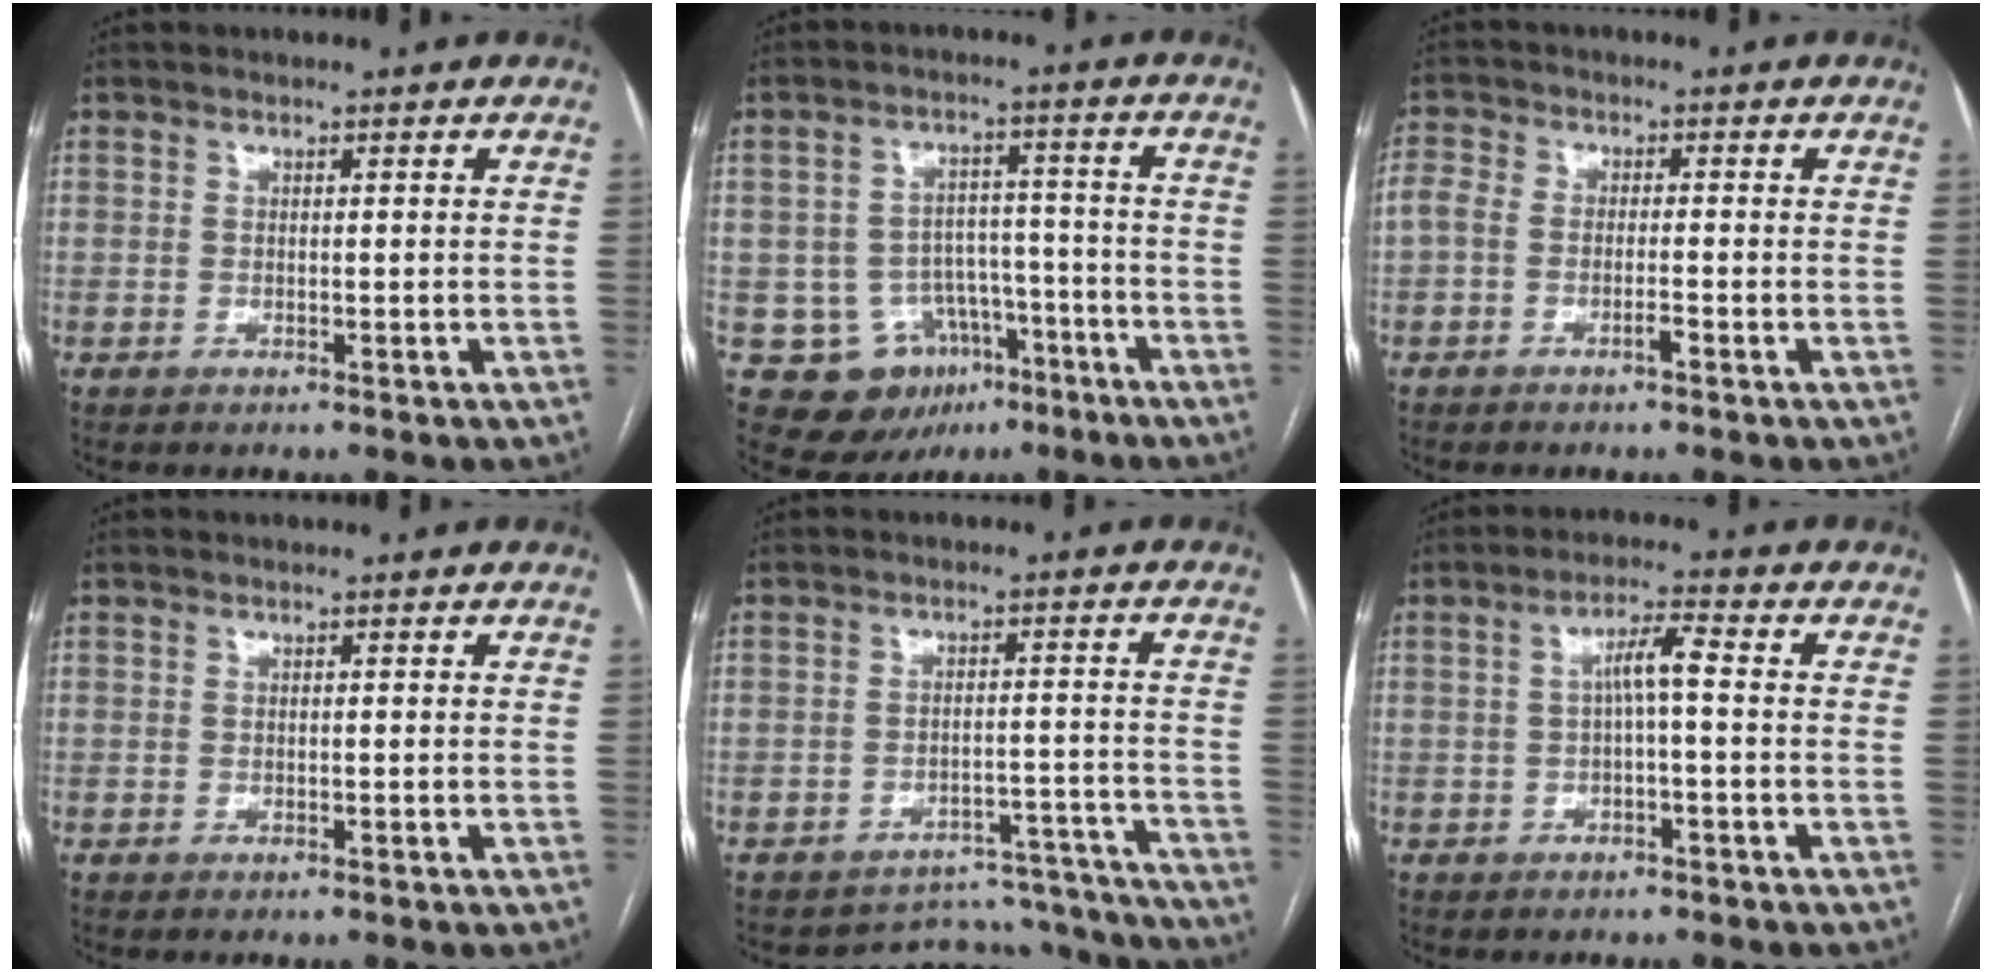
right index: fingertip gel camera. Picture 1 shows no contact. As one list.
[{"total": 11.1, "force": [-5.1, 9.1, 3.6], "torque": [-0.054, 0.029, -0.065]}, {"total": 3.5, "force": [-1.5, 1.5, 2.8], "torque": [-0.065, 0.014, -0.032]}, {"total": 0.0}, {"total": 12.1, "force": [-11.7, 3.1, -1.0], "torque": [0.035, 0.050, -0.144]}, {"total": 4.0, "force": [0.0, 0.4, 4.0], "torque": [-0.068, 0.015, 0.000]}]